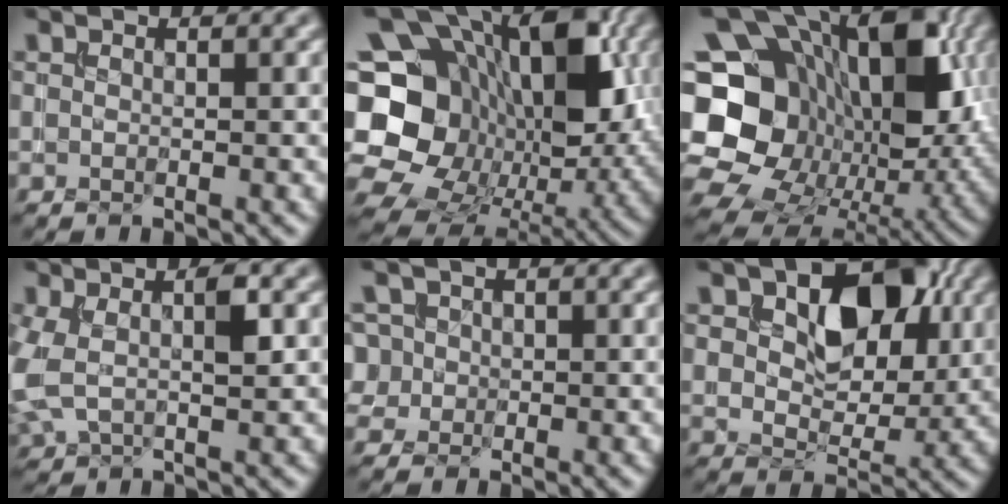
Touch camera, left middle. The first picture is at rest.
{"total": 17.1, "force": [0.6, 13.1, 11.0], "torque": [-0.206, 0.015, 0.029]}
{"total": 18.8, "force": [1.0, 14.4, 12.1], "torque": [-0.215, 0.001, 0.041]}
{"total": 4.7, "force": [0.3, 2.4, 4.1], "torque": [-0.106, 0.000, 0.008]}
{"total": 3.6, "force": [0.5, 3.3, 1.2], "torque": [-0.016, 0.027, 0.000]}
{"total": 8.9, "force": [3.1, 5.3, 6.4], "torque": [-0.105, -0.003, 0.046]}